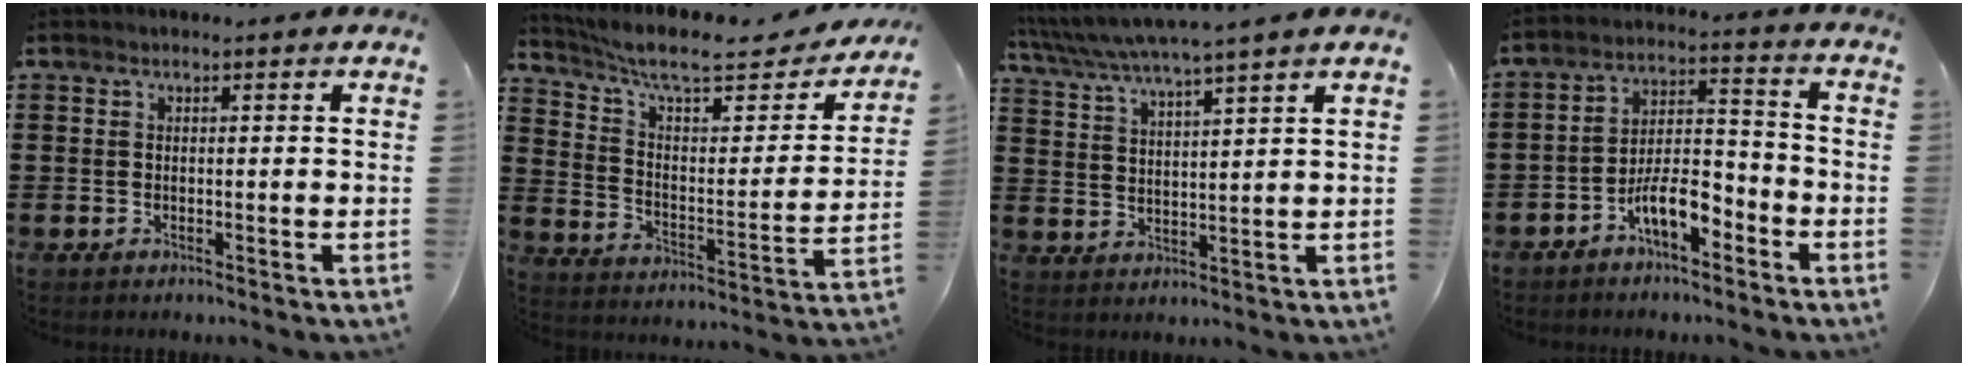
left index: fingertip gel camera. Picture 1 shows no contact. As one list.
[{"total": 8.5, "force": [6.7, 1.6, 5.1], "torque": [-0.118, -0.040, 0.109]}, {"total": 4.5, "force": [4.0, -0.8, 1.9], "torque": [-0.053, -0.027, 0.065]}, {"total": 7.4, "force": [-4.7, 2.7, 5.0], "torque": [-0.102, 0.013, -0.089]}]